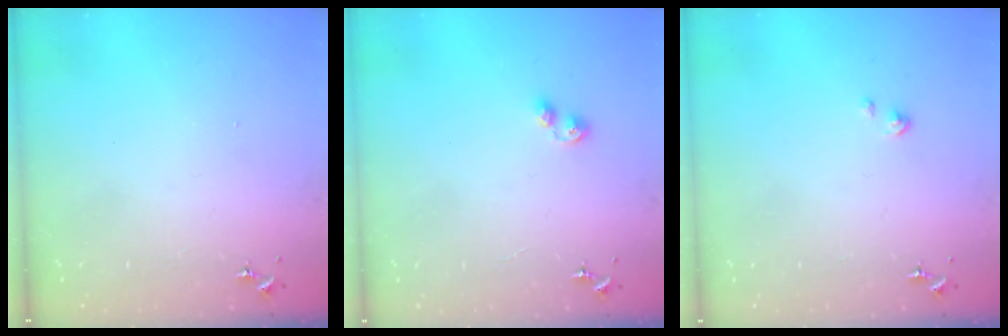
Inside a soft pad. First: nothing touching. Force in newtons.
{"total": 3.9, "press": 3.8, "slide": 0.9}
{"total": 1.0, "press": 1.0, "slide": 0.2}